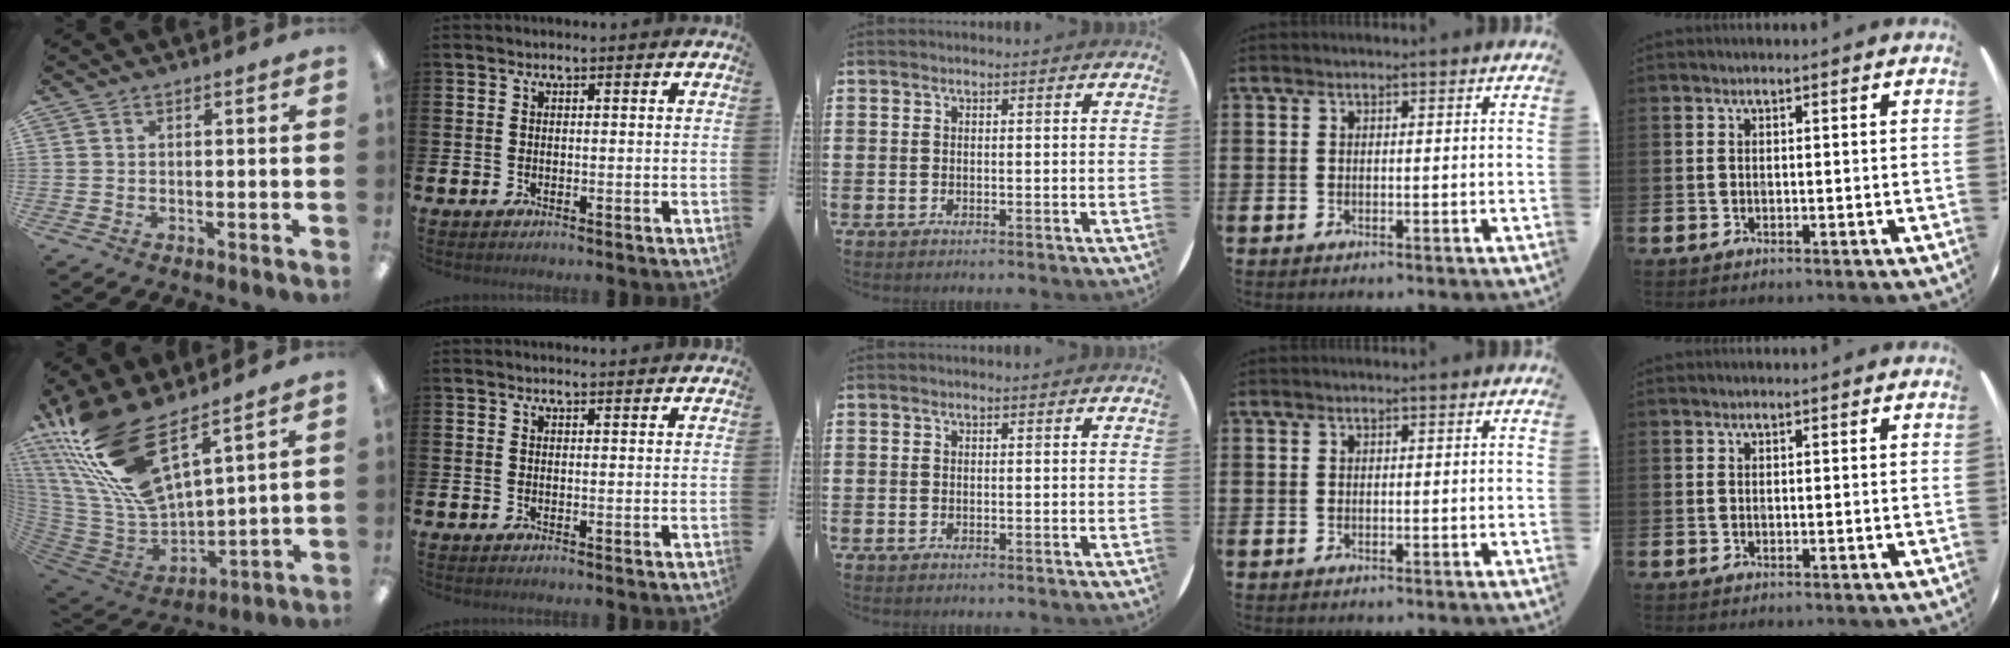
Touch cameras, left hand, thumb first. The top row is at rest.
{"thumb": {"total": 22.5, "force": [14.9, 8.5, 14.7], "torque": [-0.324, -0.094, 0.266]}, "index": {"total": 0.5, "force": [0.5, -0.1, 0.0], "torque": [0.011, -0.003, 0.008]}}